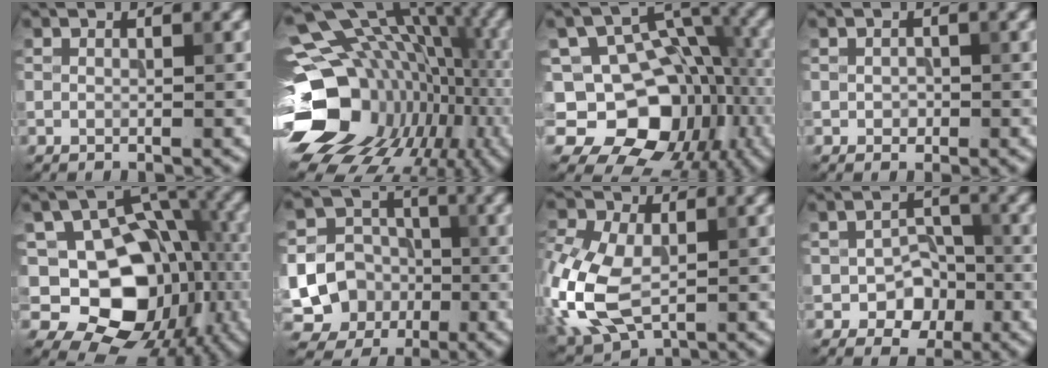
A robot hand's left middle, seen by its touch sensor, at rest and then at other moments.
{"total": 18.6, "force": [-4.4, 14.1, 11.4], "torque": [-0.172, 0.023, -0.042]}
{"total": 12.3, "force": [-3.7, 9.1, 7.4], "torque": [-0.094, 0.003, -0.061]}
{"total": 0.8, "force": [-0.1, 0.7, 0.4], "torque": [-0.007, -0.005, -0.004]}
{"total": 13.1, "force": [-2.5, 9.5, 8.6], "torque": [-0.114, -0.003, -0.042]}
{"total": 14.7, "force": [-3.6, 13.8, 3.9], "torque": [-0.112, -0.020, -0.074]}
{"total": 9.7, "force": [-1.5, 6.4, 7.2], "torque": [-0.190, -0.013, -0.032]}
{"total": 4.1, "force": [-1.5, 3.0, 2.4], "torque": [-0.029, 0.000, -0.026]}